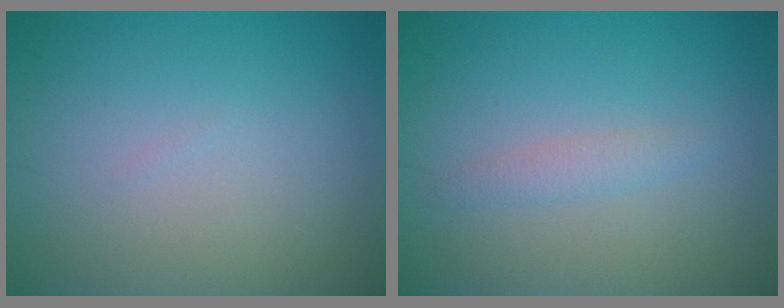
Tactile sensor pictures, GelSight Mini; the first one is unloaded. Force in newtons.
{"total": 1.3, "press": 1.3, "slide": 0.0}